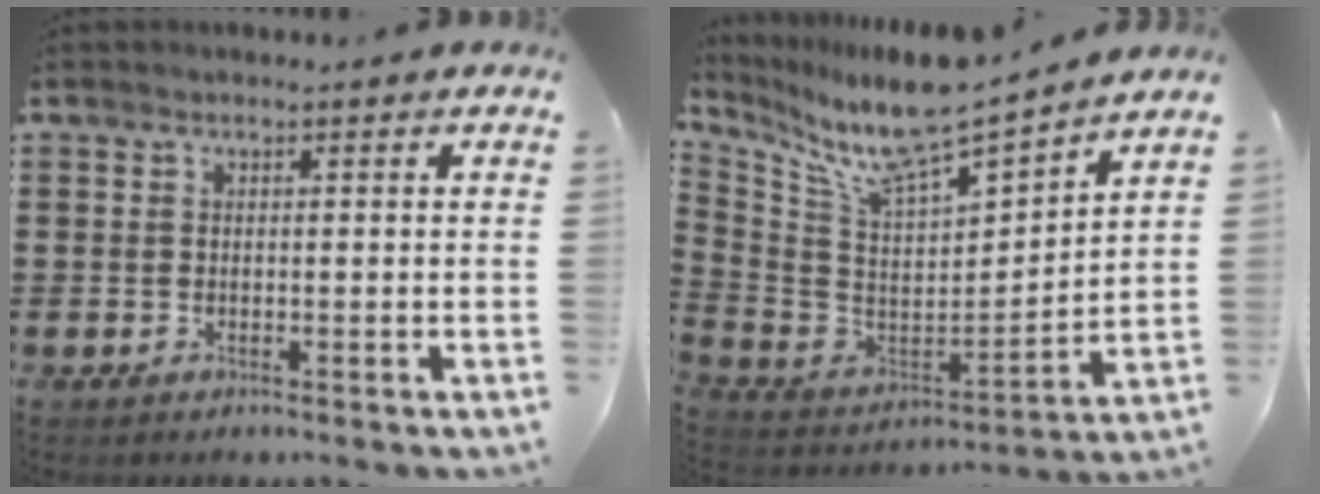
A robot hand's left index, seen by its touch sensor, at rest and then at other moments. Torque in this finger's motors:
{"motor_torque": [2.14, 0.00, 0.36, 0.21]}